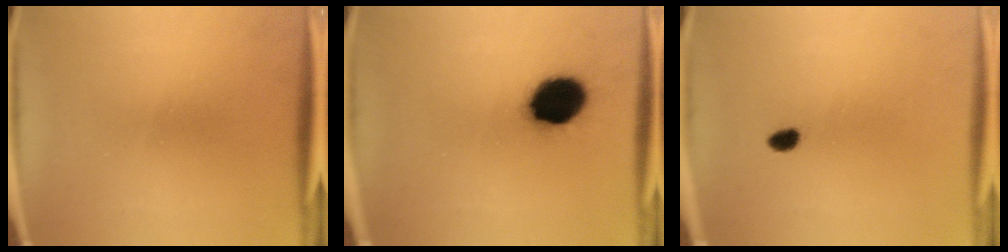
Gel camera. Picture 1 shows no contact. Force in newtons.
{"total": 13.0}
{"total": 2.0}